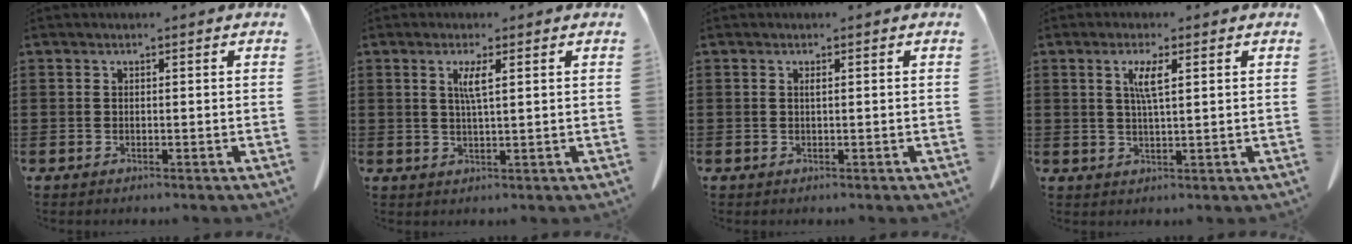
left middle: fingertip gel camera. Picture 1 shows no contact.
{"total": 2.9, "force": [1.0, 0.2, 2.7], "torque": [-0.056, 0.000, 0.015]}
{"total": 0.5, "force": [0.1, 0.0, 0.5], "torque": [-0.011, -0.002, 0.004]}
{"total": 3.6, "force": [1.3, 0.6, 3.3], "torque": [-0.069, 0.004, 0.020]}